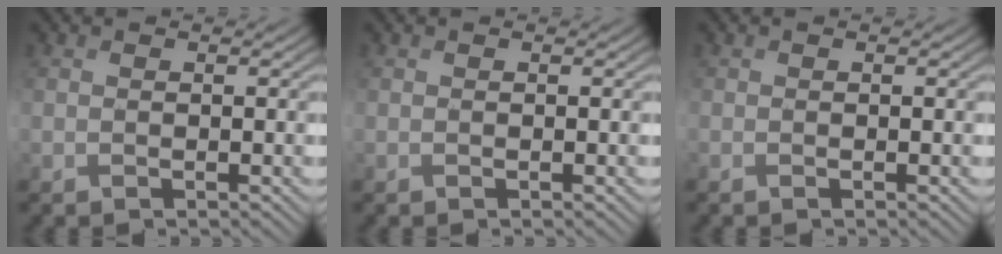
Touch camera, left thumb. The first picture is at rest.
{"total": 0.0}
{"total": 0.0}